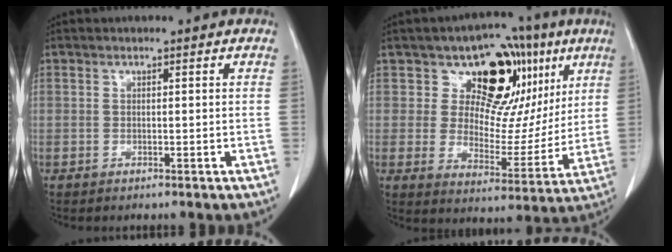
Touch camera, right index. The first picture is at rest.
{"total": 14.5, "force": [7.1, 9.4, 8.5], "torque": [-0.091, 0.020, 0.112]}